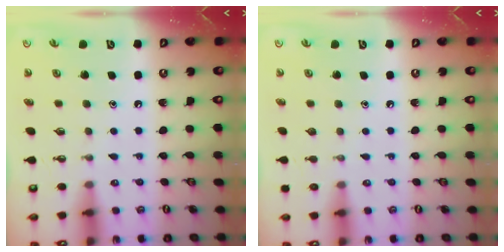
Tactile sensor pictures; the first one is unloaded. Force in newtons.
{"total": 0.0}